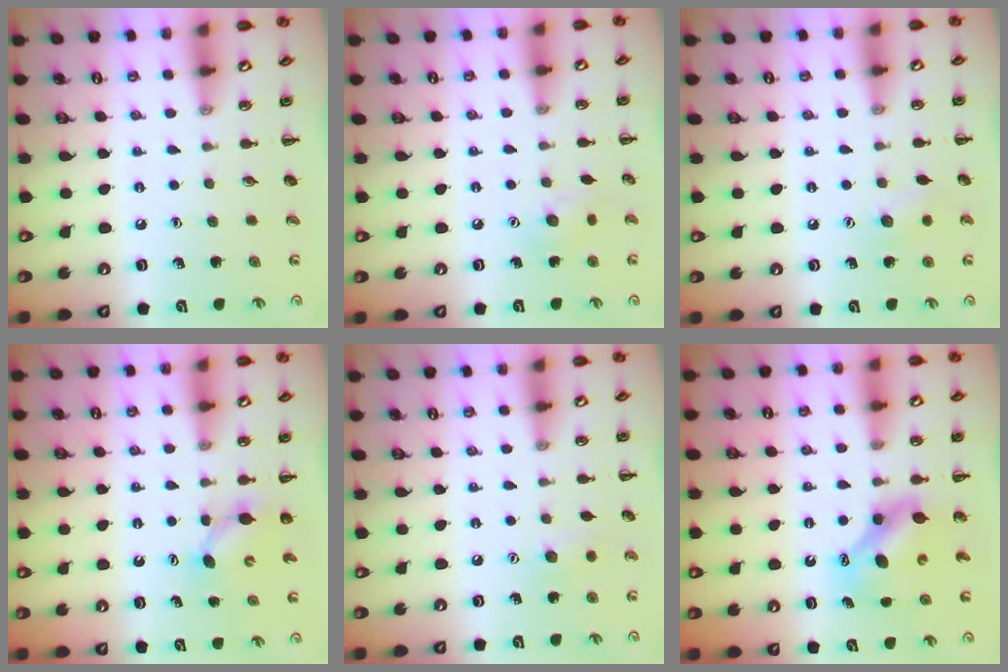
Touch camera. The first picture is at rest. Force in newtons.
{"total": 4.8, "press": 4.6, "slide": 1.1}
{"total": 7.1, "press": 7.0, "slide": 1.4}
{"total": 4.8, "press": 4.7, "slide": 1.1}
{"total": 6.4, "press": 6.2, "slide": 1.6}
{"total": 7.1, "press": 7.0, "slide": 1.1}